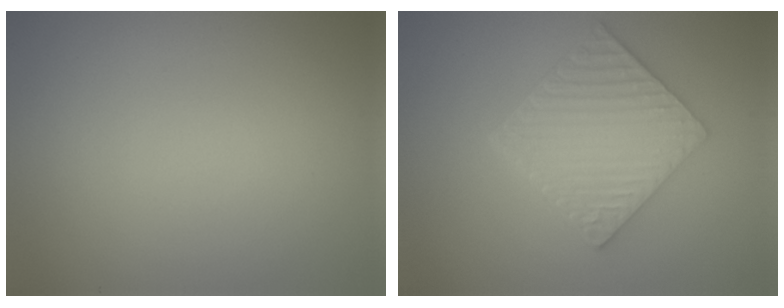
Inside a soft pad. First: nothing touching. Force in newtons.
{"total": 6.1, "press": 4.6, "slide": 4.0}